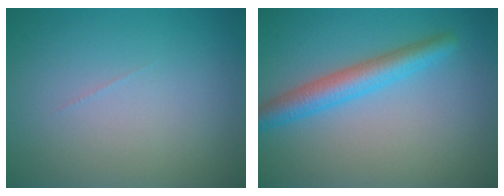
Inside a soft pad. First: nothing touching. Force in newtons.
{"total": 3.8, "press": 3.8, "slide": 0.1}